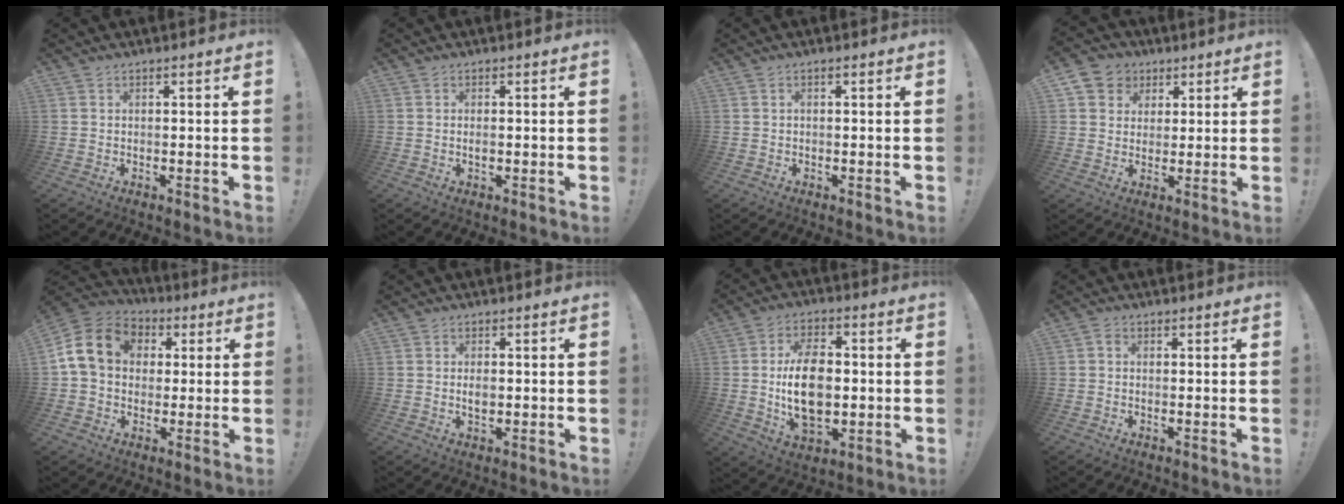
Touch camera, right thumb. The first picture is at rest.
{"total": 1.0, "force": [-0.2, 0.4, 0.9], "torque": [-0.013, -0.001, -0.006]}
{"total": 0.8, "force": [-0.3, 0.0, 0.7], "torque": [-0.014, 0.000, -0.006]}
{"total": 7.4, "force": [2.7, 6.6, 1.8], "torque": [-0.024, -0.011, 0.056]}
{"total": 15.2, "force": [3.4, 11.9, 8.9], "torque": [-0.153, 0.009, 0.069]}
{"total": 2.5, "force": [-0.2, 1.4, 2.0], "torque": [-0.017, -0.004, -0.009]}
{"total": 15.8, "force": [-0.7, 10.0, 12.2], "torque": [-0.224, -0.003, -0.018]}
{"total": 0.8, "force": [-0.3, 0.6, 0.5], "torque": [-0.013, 0.004, -0.006]}